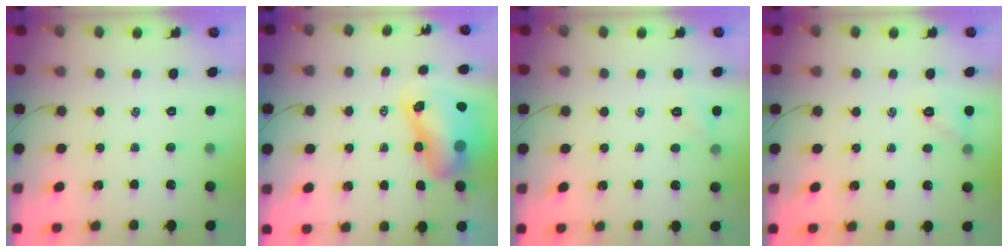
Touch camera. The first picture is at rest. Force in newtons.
{"total": 10.9, "press": 10.5, "slide": 3.0}
{"total": 4.8, "press": 4.6, "slide": 1.5}
{"total": 6.7, "press": 6.6, "slide": 1.4}